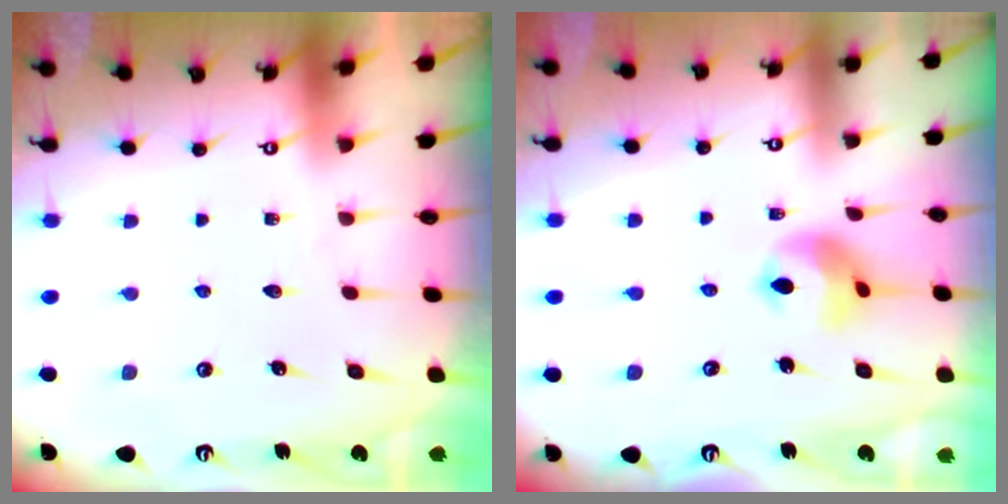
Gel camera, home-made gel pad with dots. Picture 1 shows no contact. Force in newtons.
{"total": 9.4, "press": 9.4, "slide": 0.5}